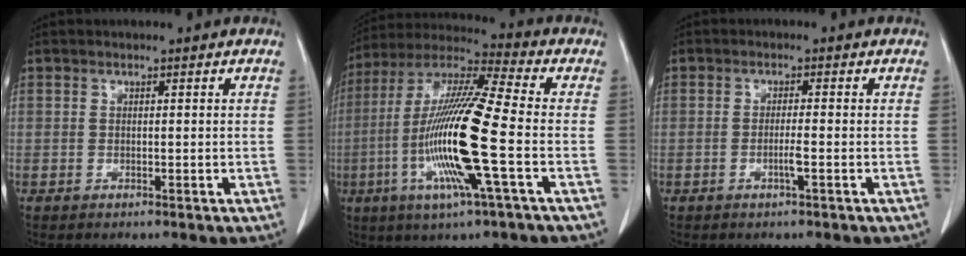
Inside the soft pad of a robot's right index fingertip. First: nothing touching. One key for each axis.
{"total": 17.4, "fx": -4.0, "fy": 0.2, "fz": 17.0, "tx": -0.347, "ty": -0.011, "tz": -0.085}
{"total": 1.9, "fx": -0.7, "fy": -0.2, "fz": 1.7, "tx": -0.034, "ty": -0.001, "tz": -0.012}